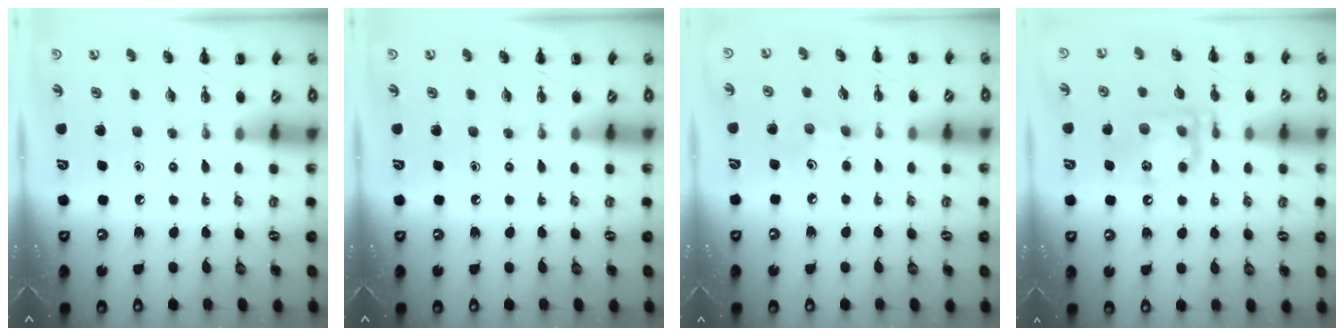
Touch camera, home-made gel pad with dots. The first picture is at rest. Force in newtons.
{"total": 0.0}
{"total": 5.9, "press": 5.7, "slide": 1.5}
{"total": 15.4, "press": 15.3, "slide": 2.0}